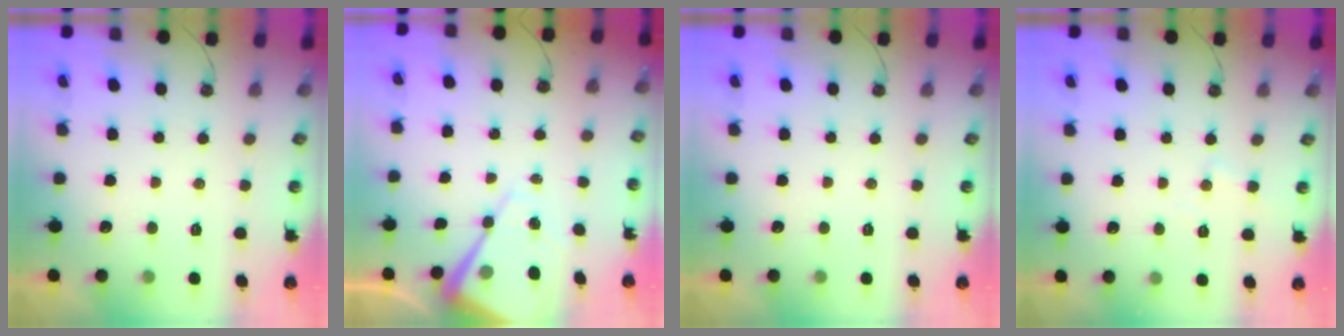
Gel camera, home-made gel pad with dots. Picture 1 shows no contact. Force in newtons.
{"total": 10.7, "press": 10.6, "slide": 0.9}
{"total": 0.0}
{"total": 4.8, "press": 4.7, "slide": 0.7}